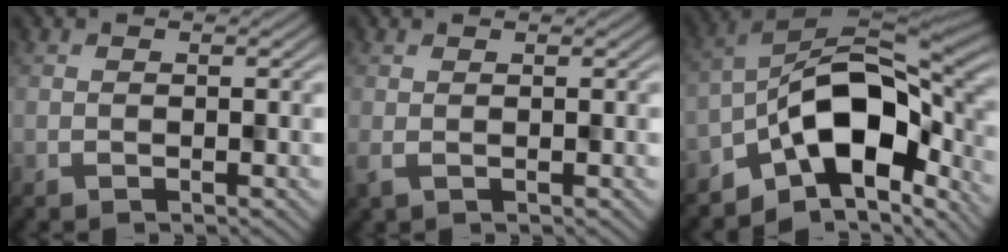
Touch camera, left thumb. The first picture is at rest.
{"total": 1.7, "force": [0.2, 0.5, 1.6], "torque": [-0.038, -0.001, 0.001]}
{"total": 13.7, "force": [-5.6, 7.7, 9.8], "torque": [-0.130, -0.003, -0.108]}